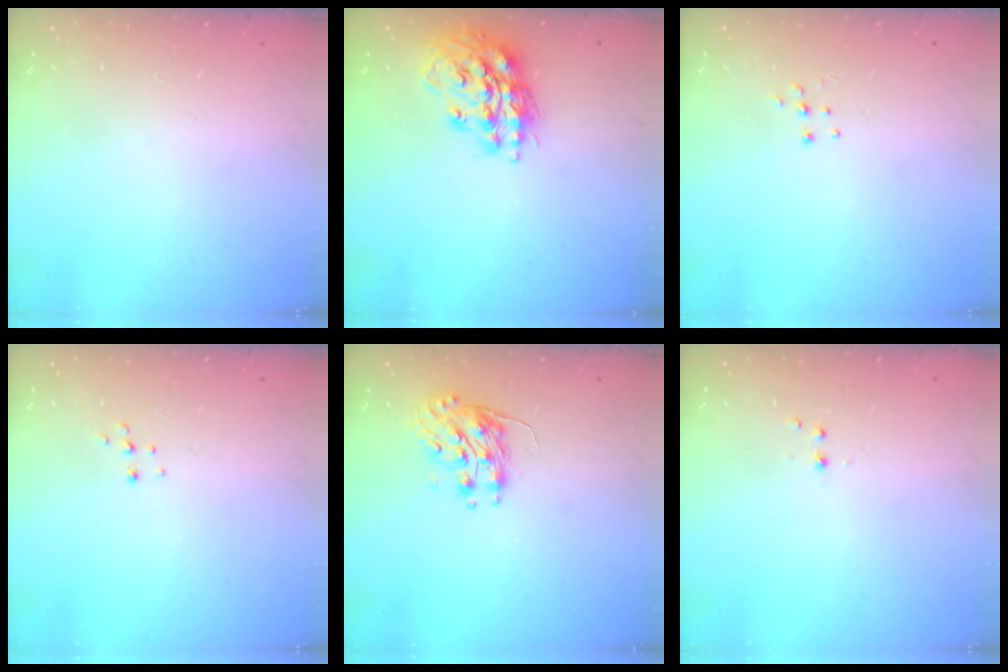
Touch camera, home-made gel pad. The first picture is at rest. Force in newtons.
{"total": 15.3, "press": 15.2, "slide": 1.9}
{"total": 4.3, "press": 4.3, "slide": 0.4}
{"total": 5.1, "press": 5.0, "slide": 0.4}
{"total": 8.2, "press": 8.2, "slide": 0.3}
{"total": 2.2, "press": 1.9, "slide": 1.0}